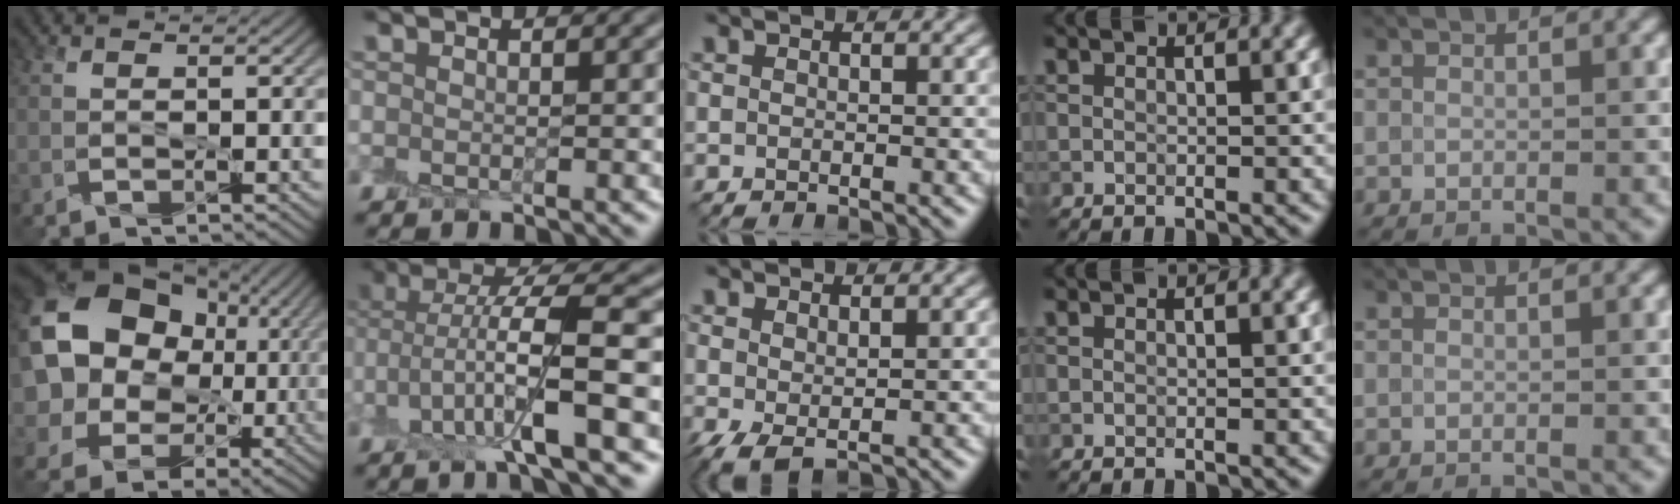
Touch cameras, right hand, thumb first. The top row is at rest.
{"thumb": {"total": 18.8, "force": [3.0, 16.3, 8.8], "torque": [-0.257, 0.006, 0.059]}, "index": {"total": 7.6, "force": [-1.2, 1.9, 7.3], "torque": [-0.137, 0.018, -0.027]}, "middle": {"total": 1.8, "force": [-0.1, 0.3, 1.8], "torque": [-0.045, -0.004, -0.004]}}